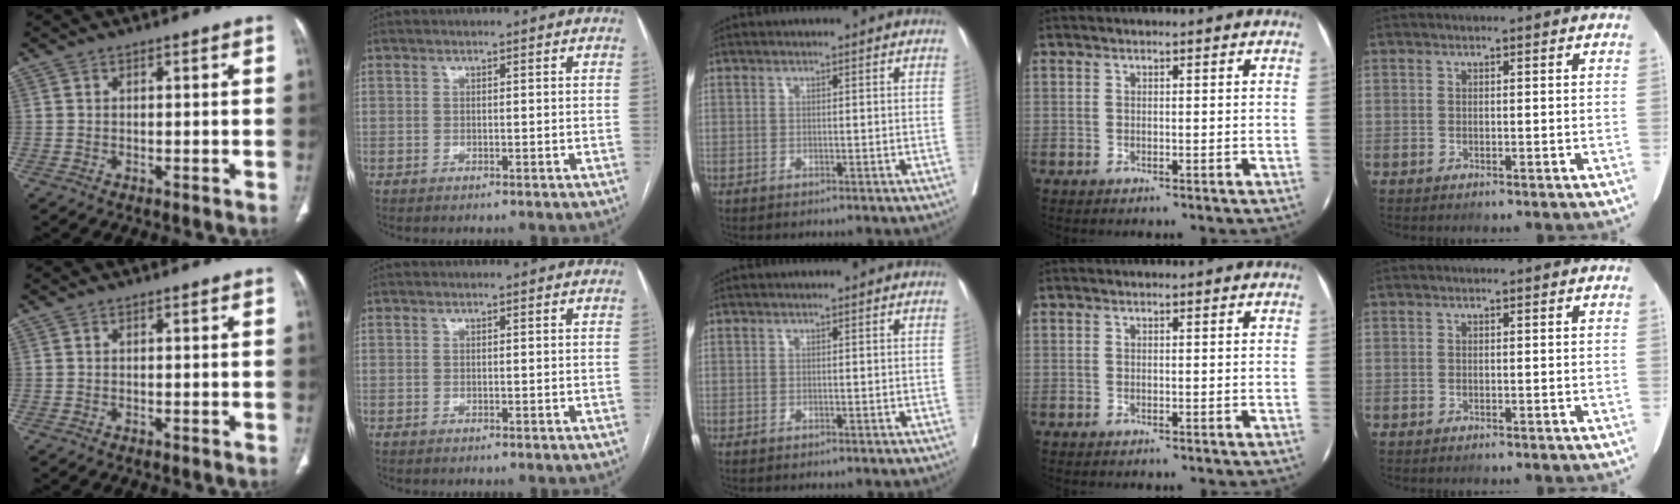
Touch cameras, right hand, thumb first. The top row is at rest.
{}